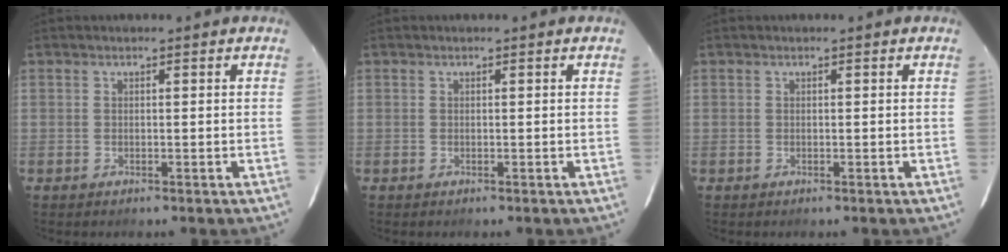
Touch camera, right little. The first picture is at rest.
{"total": 0.0}
{"total": 0.0}